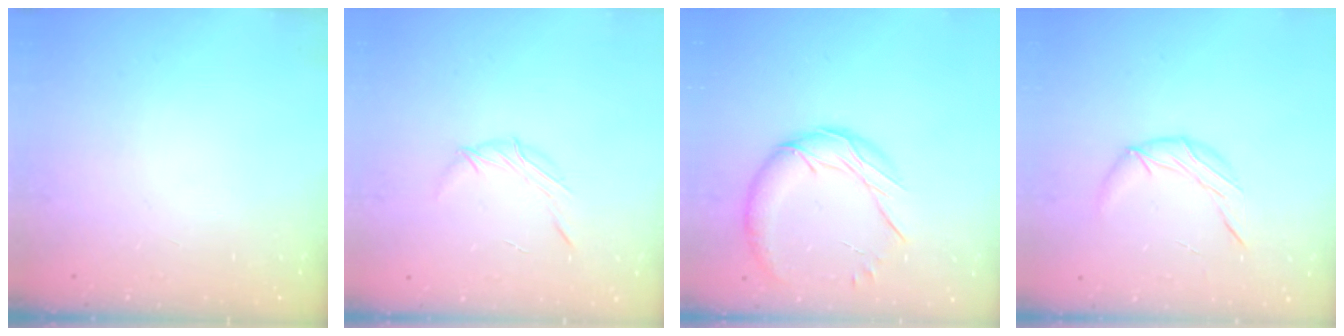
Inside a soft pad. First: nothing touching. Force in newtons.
{"total": 4.8, "press": 4.7, "slide": 1.0}
{"total": 13.2, "press": 13.2, "slide": 1.2}
{"total": 7.9, "press": 7.9, "slide": 0.2}